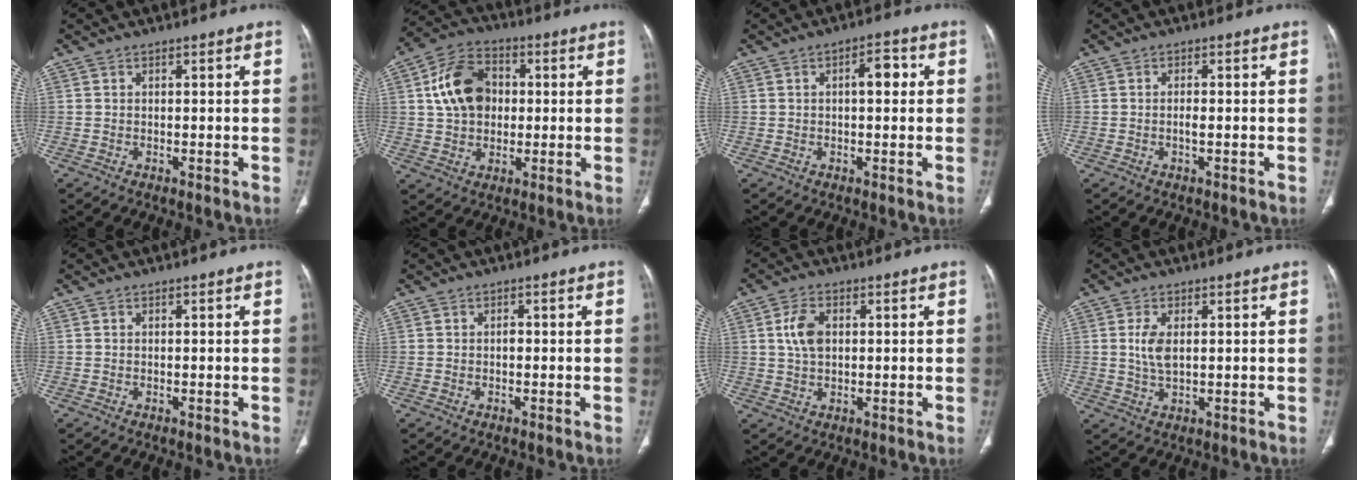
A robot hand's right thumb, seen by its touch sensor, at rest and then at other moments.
{"total": 12.5, "force": [1.6, 9.3, 8.1], "torque": [-0.125, 0.014, 0.024]}
{"total": 4.2, "force": [0.6, 2.0, 3.7], "torque": [-0.045, 0.009, 0.004]}
{"total": 1.4, "force": [-0.4, 0.4, 1.3], "torque": [-0.025, 0.001, -0.009]}
{"total": 0.0}
{"total": 0.8, "force": [-0.1, 0.5, 0.6], "torque": [-0.007, 0.002, -0.005]}
{"total": 5.3, "force": [1.1, 3.3, 4.0], "torque": [-0.080, 0.001, 0.020]}
{"total": 4.4, "force": [0.8, 2.2, 3.8], "torque": [-0.078, -0.005, 0.018]}